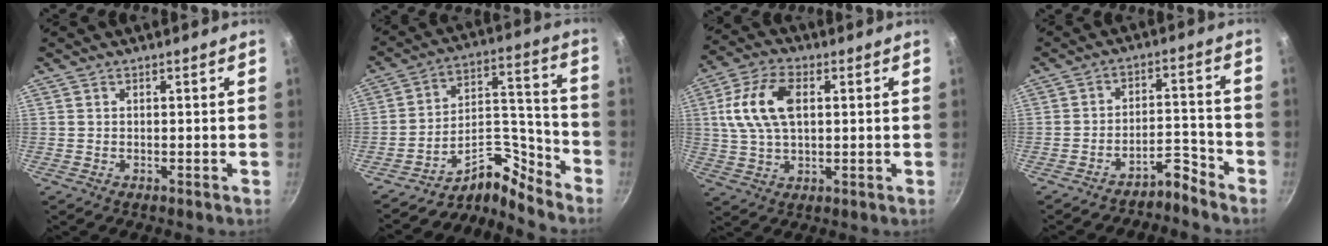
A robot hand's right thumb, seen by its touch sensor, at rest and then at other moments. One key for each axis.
{"total": 10.8, "fx": -10.2, "fy": 2.8, "fz": 2.4, "tx": -0.006, "ty": 0.129, "tz": -0.193}
{"total": 12.3, "fx": 2.5, "fy": 7.1, "fz": 9.7, "tx": -0.181, "ty": 0.014, "tz": 0.041}
{"total": 5.1, "fx": -4.7, "fy": 1.2, "fz": 1.6, "tx": -0.010, "ty": 0.053, "tz": -0.083}